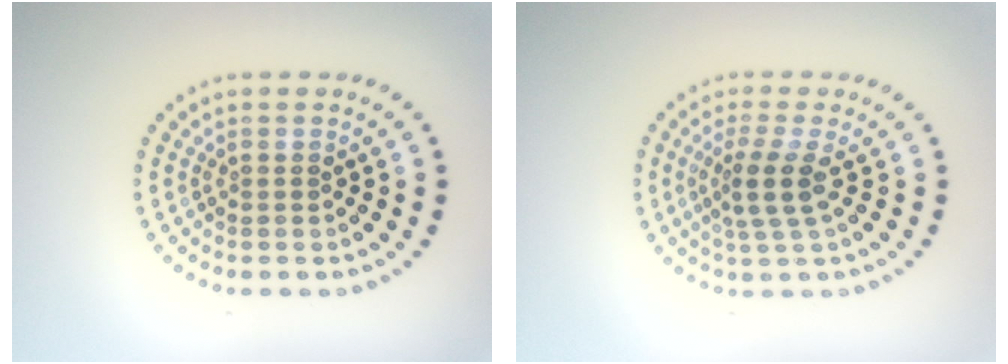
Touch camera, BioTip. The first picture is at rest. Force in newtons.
{"total": 3.0, "press": 2.2, "slide": 1.9}